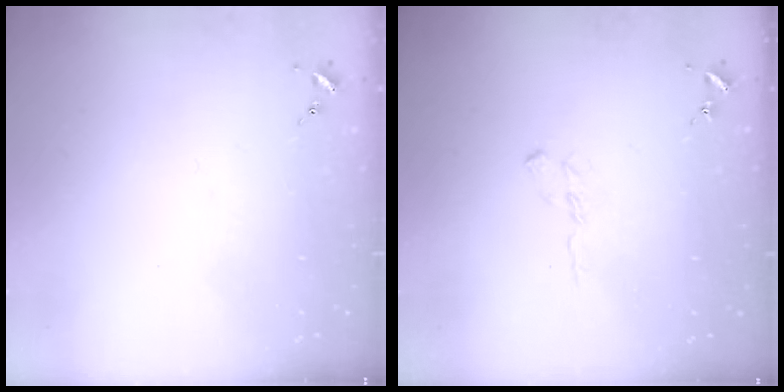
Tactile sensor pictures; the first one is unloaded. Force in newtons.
{"total": 5.5, "press": 5.5, "slide": 0.6}